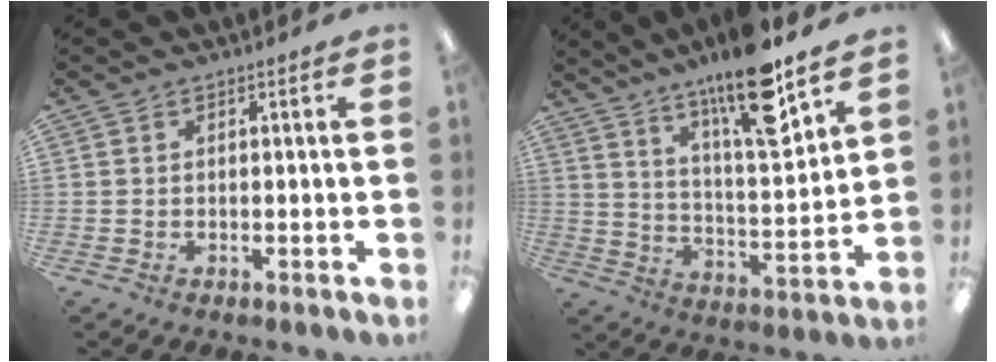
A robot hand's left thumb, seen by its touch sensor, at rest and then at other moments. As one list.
[{"total": 17.0, "force": [12.5, 3.6, 10.9], "torque": [-0.180, -0.077, 0.202]}]